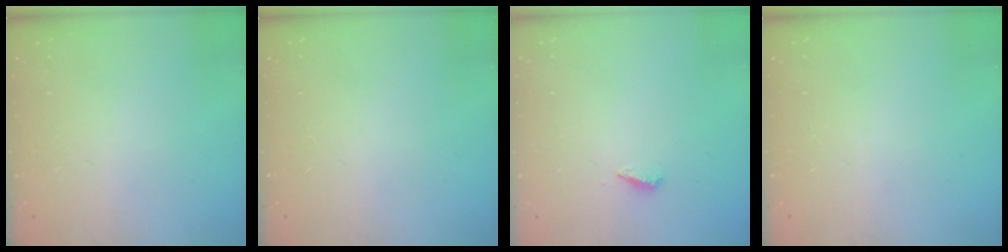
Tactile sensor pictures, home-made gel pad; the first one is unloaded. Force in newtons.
{"total": 0.0}
{"total": 3.5, "press": 3.5, "slide": 0.3}
{"total": 0.0}